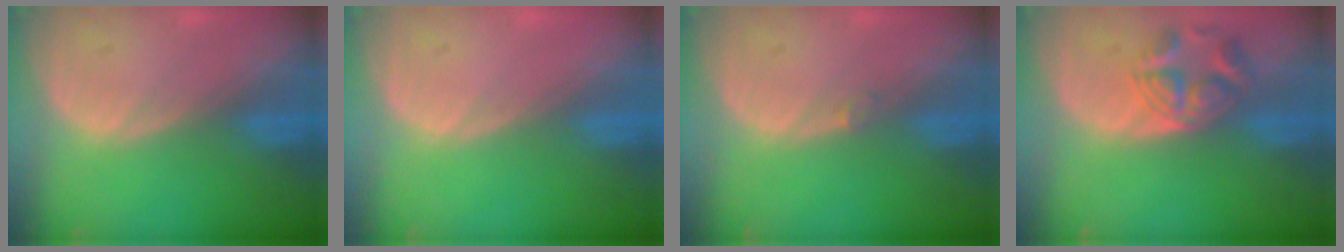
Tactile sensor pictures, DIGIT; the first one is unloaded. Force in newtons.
{"total": 0.0}
{"total": 0.6, "press": 0.5, "slide": 0.3}
{"total": 5.4, "press": 5.3, "slide": 1.0}